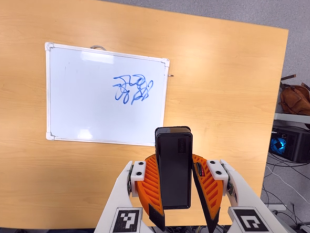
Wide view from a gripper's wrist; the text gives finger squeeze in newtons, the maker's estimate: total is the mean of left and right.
{"total": 7.2, "left": 7.4, "right": 7.0}